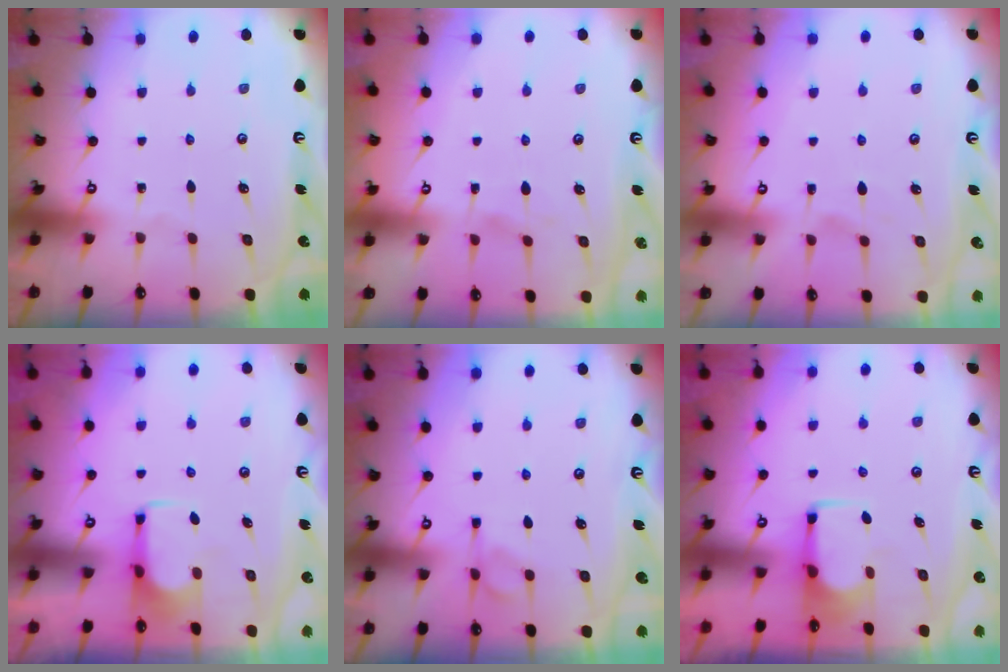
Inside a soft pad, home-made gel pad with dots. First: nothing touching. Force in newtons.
{"total": 2.9, "press": 2.7, "slide": 1.0}
{"total": 2.4, "press": 2.1, "slide": 1.2}
{"total": 2.1, "press": 1.9, "slide": 0.8}
{"total": 5.6, "press": 5.5, "slide": 0.8}
{"total": 1.8, "press": 1.7, "slide": 0.5}